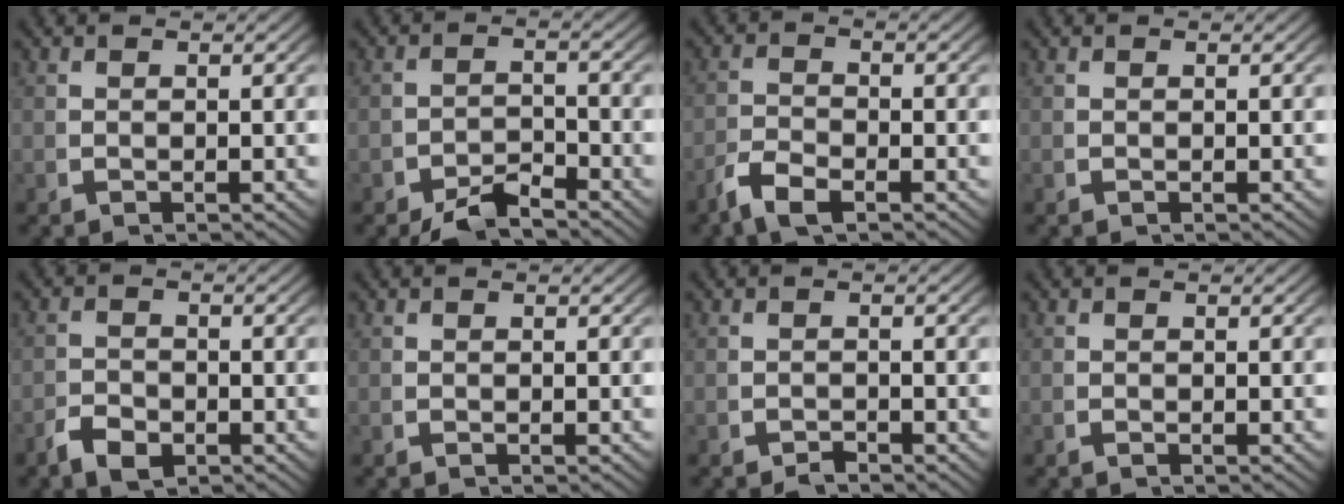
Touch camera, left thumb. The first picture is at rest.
{"total": 3.6, "force": [-3.1, 1.3, 1.3], "torque": [-0.009, -0.013, -0.055]}
{"total": 2.8, "force": [-1.9, 1.1, 1.7], "torque": [-0.041, -0.008, -0.037]}
{"total": 0.0}
{"total": 2.8, "force": [-1.8, 1.7, 1.4], "torque": [-0.022, -0.010, -0.032]}
{"total": 0.0}
{"total": 1.1, "force": [-1.1, 0.1, 0.1], "torque": [0.002, -0.004, -0.020]}
{"total": 0.0}